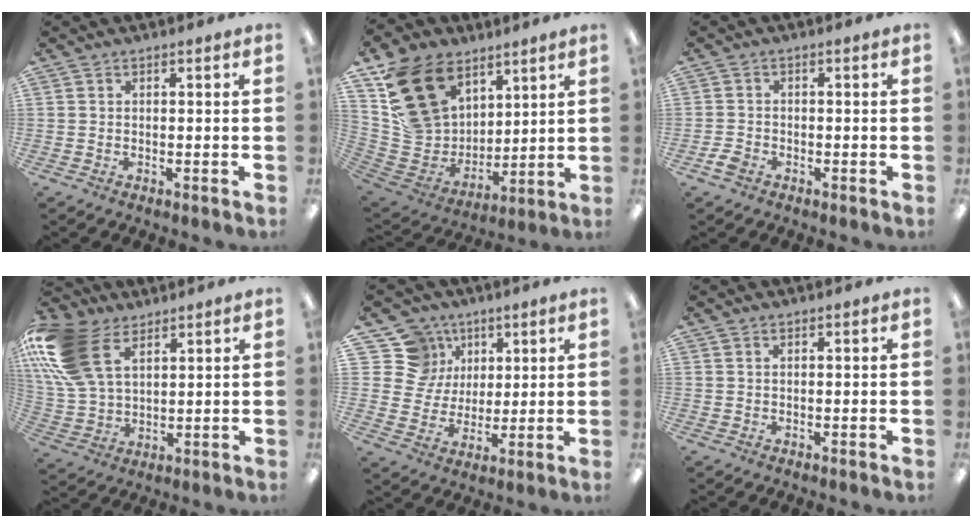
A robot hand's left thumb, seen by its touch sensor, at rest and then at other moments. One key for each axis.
{"total": 20.2, "fx": 11.7, "fy": 14.0, "fz": 8.7, "tx": -0.178, "ty": -0.058, "tz": 0.227}
{"total": 2.7, "fx": -1.5, "fy": 1.8, "fz": 1.2, "tx": -0.025, "ty": 0.005, "tz": -0.029}
{"total": 18.9, "fx": 8.4, "fy": 12.0, "fz": 12.0, "tx": -0.288, "ty": -0.017, "tz": 0.152}
{"total": 13.2, "fx": 6.3, "fy": 11.3, "fz": 2.4, "tx": -0.057, "ty": -0.036, "tz": 0.131}
{"total": 0.6, "fx": 0.5, "fy": 0.3, "fz": 0.2, "tx": -0.005, "ty": 0.001, "tz": 0.009}